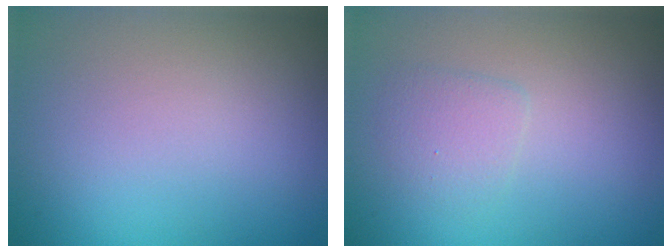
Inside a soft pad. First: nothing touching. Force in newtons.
{"total": 1.6, "press": 1.6, "slide": 0.1}